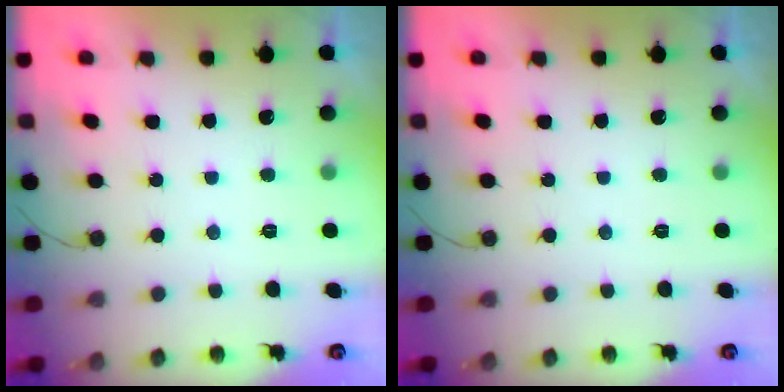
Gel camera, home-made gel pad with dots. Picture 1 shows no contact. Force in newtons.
{"total": 0.0}